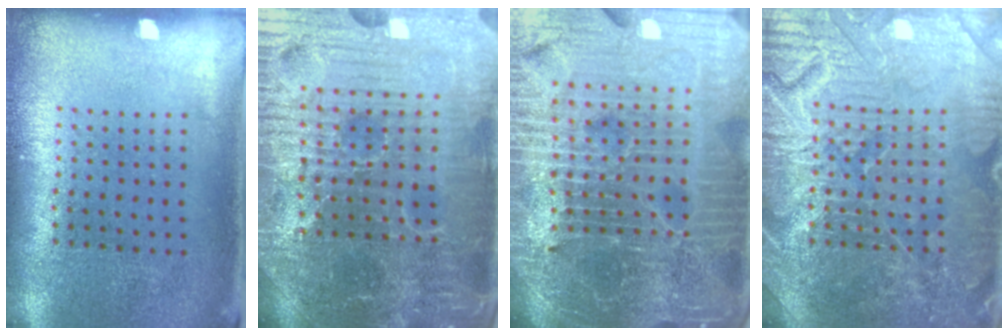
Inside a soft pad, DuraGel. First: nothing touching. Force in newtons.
{"total": 5.8, "press": 5.6, "slide": 1.8}
{"total": 6.5, "press": 5.8, "slide": 3.0}
{"total": 7.1, "press": 7.1, "slide": 1.0}